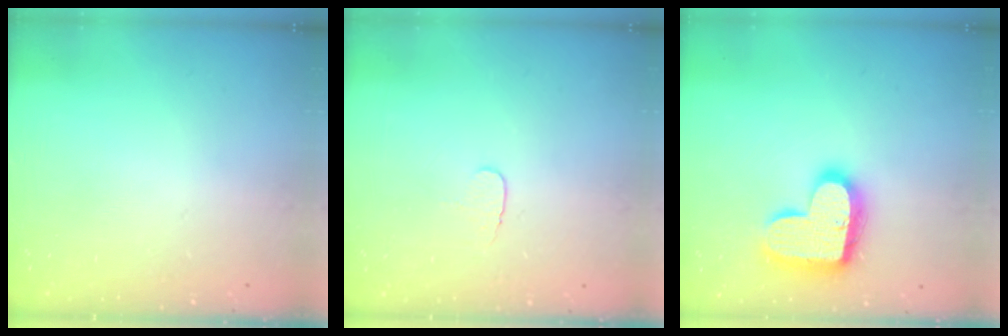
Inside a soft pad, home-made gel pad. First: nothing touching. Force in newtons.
{"total": 3.9, "press": 3.8, "slide": 0.4}
{"total": 17.8, "press": 17.7, "slide": 1.1}